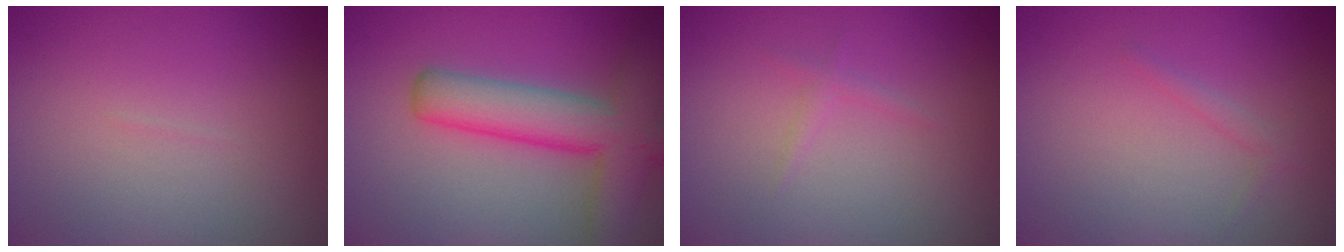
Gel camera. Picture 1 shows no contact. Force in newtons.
{"total": 7.6, "press": 7.6, "slide": 0.4}
{"total": 0.8, "press": 0.8, "slide": 0.0}
{"total": 0.8, "press": 0.8, "slide": 0.1}